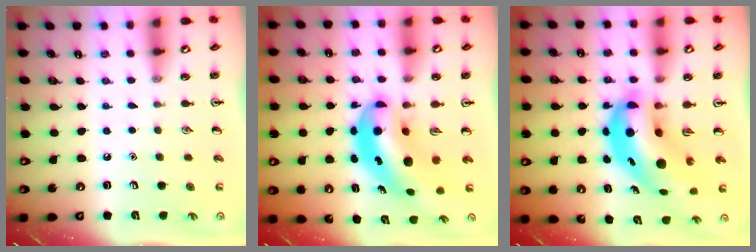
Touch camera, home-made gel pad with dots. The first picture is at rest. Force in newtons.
{"total": 8.1, "press": 7.7, "slide": 2.3}
{"total": 12.6, "press": 12.1, "slide": 3.6}